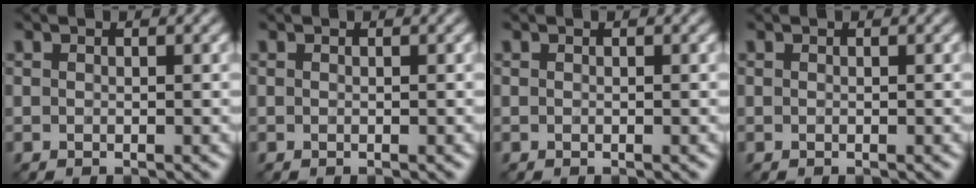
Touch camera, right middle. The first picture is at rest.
{"total": 0.0}
{"total": 0.0}
{"total": 0.0}